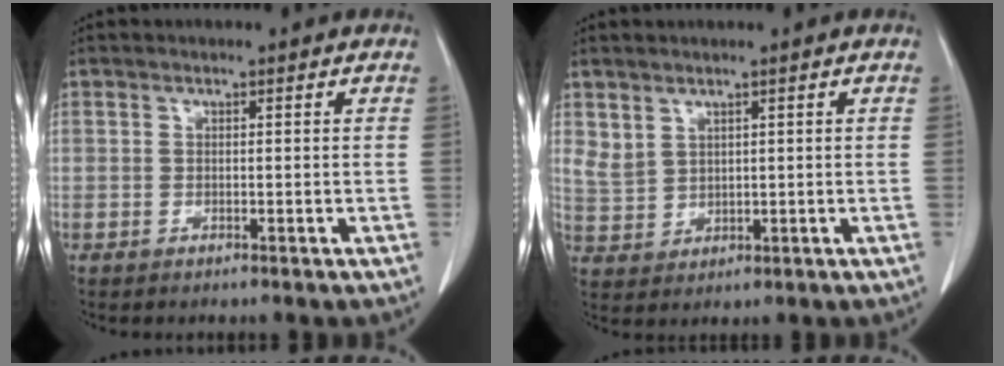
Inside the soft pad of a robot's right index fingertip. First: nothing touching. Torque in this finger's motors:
{"motor_torque": [0.40, 0.20, 0.17, 0.04]}